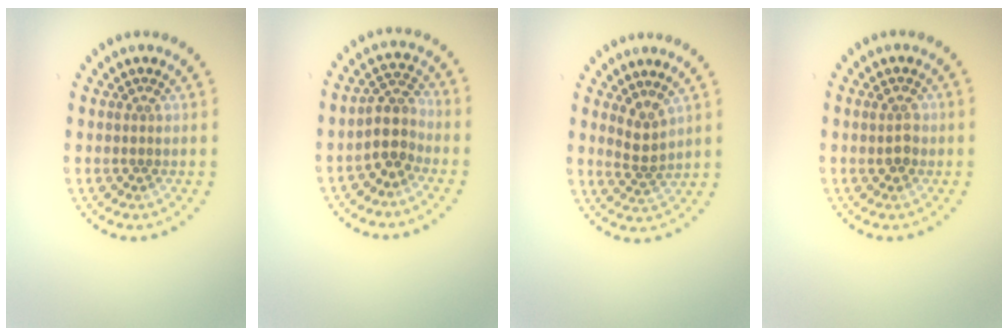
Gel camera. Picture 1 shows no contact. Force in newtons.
{"total": 2.7, "press": 2.3, "slide": 1.5}
{"total": 1.9, "press": 1.4, "slide": 1.2}
{"total": 1.8, "press": 1.8, "slide": 0.1}